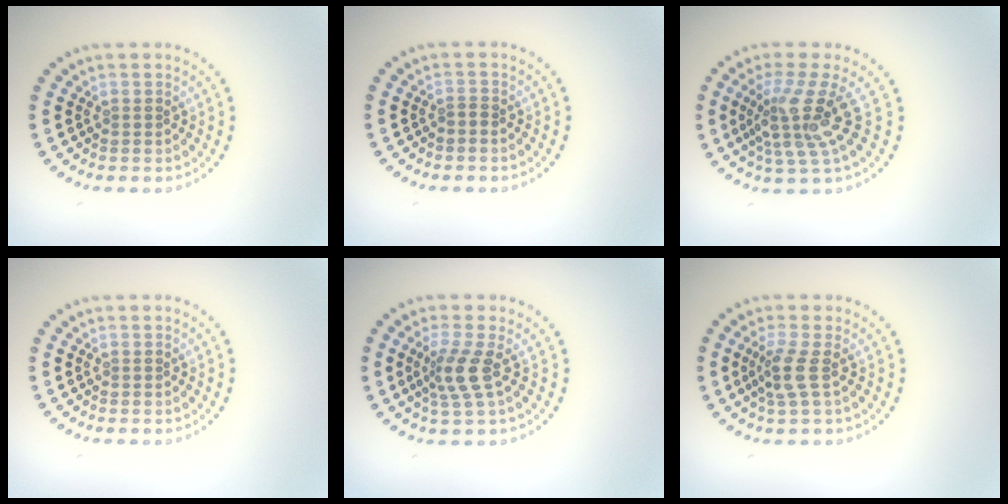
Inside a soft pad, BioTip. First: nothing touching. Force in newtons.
{"total": 0.5, "press": 0.3, "slide": 0.4}
{"total": 4.5, "press": 3.2, "slide": 3.1}
{"total": 0.0}
{"total": 2.9, "press": 2.2, "slide": 2.0}
{"total": 2.4, "press": 2.0, "slide": 1.4}